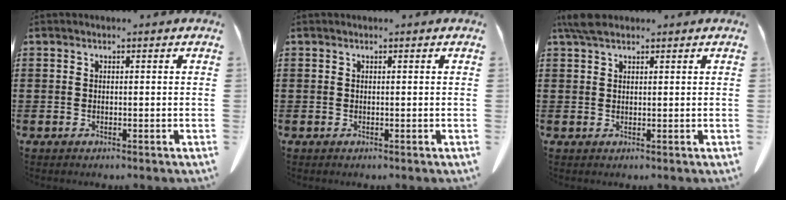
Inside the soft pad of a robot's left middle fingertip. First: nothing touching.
{"total": 0.0}
{"total": 3.1, "force": [2.2, 1.2, 1.8], "torque": [-0.041, 0.006, 0.042]}